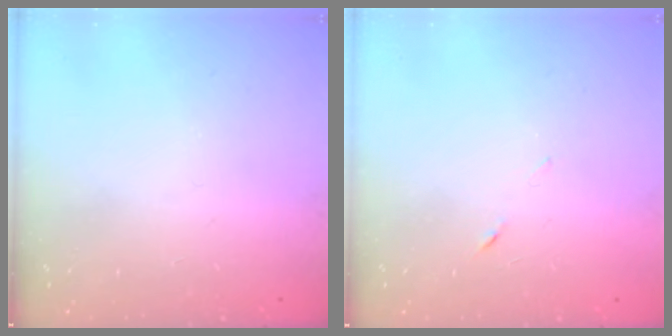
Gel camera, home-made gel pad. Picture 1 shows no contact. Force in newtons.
{"total": 4.5, "press": 4.5, "slide": 0.6}